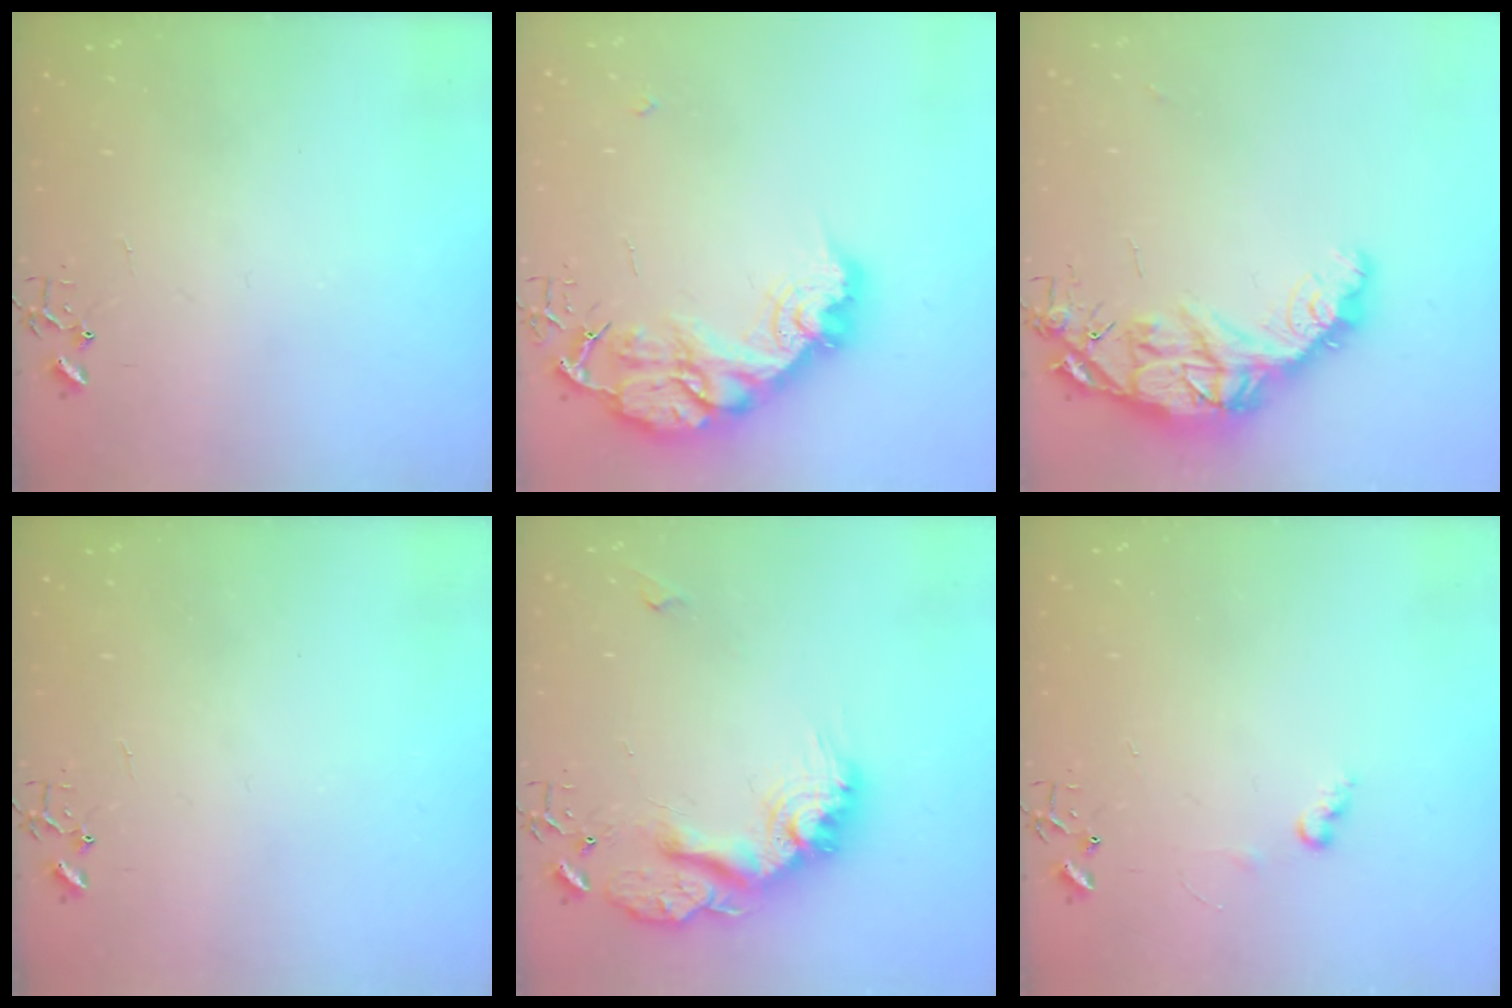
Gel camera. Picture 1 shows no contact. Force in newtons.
{"total": 25.5, "press": 25.4, "slide": 2.1}
{"total": 15.2, "press": 15.2, "slide": 1.2}
{"total": 0.0}
{"total": 19.5, "press": 19.5, "slide": 1.0}
{"total": 6.0, "press": 5.9, "slide": 0.7}